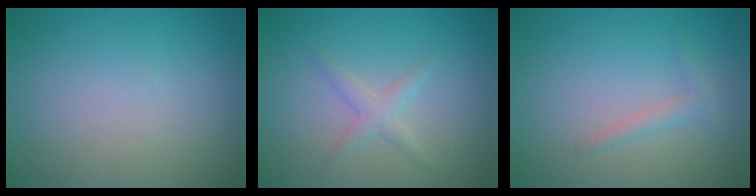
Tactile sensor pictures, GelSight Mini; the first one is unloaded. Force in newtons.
{"total": 1.6, "press": 1.6, "slide": 0.1}
{"total": 1.3, "press": 1.3, "slide": 0.1}